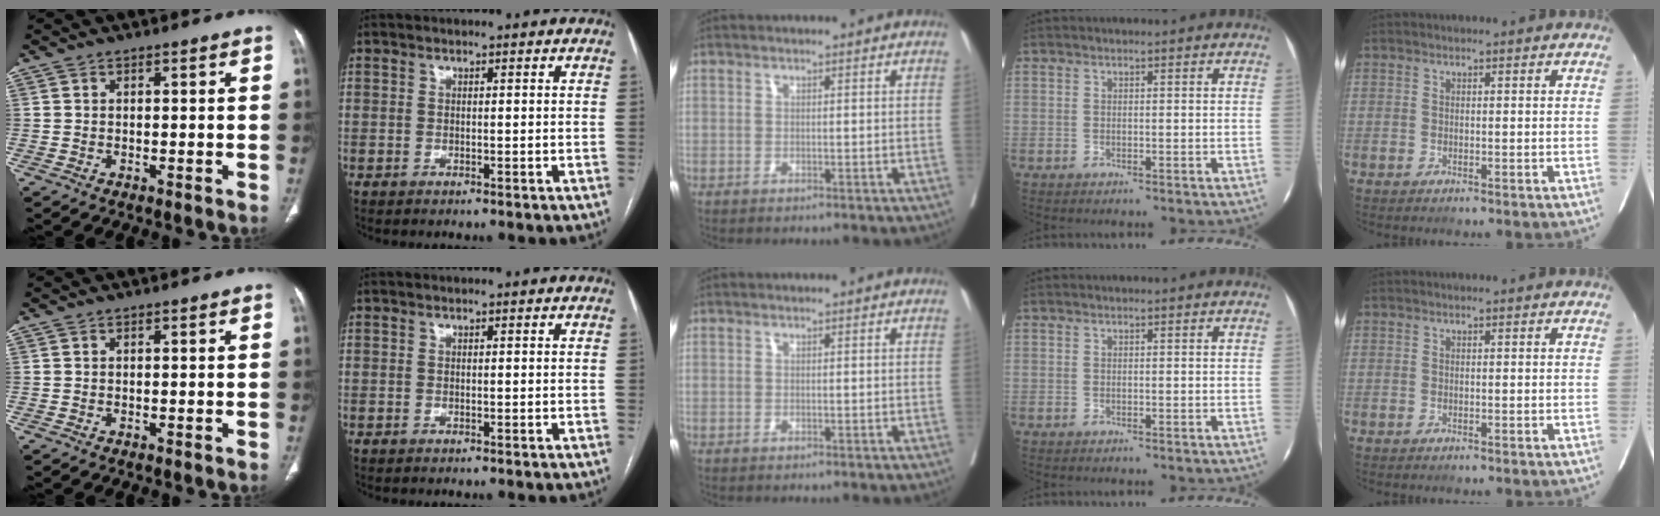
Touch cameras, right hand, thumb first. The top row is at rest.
{}